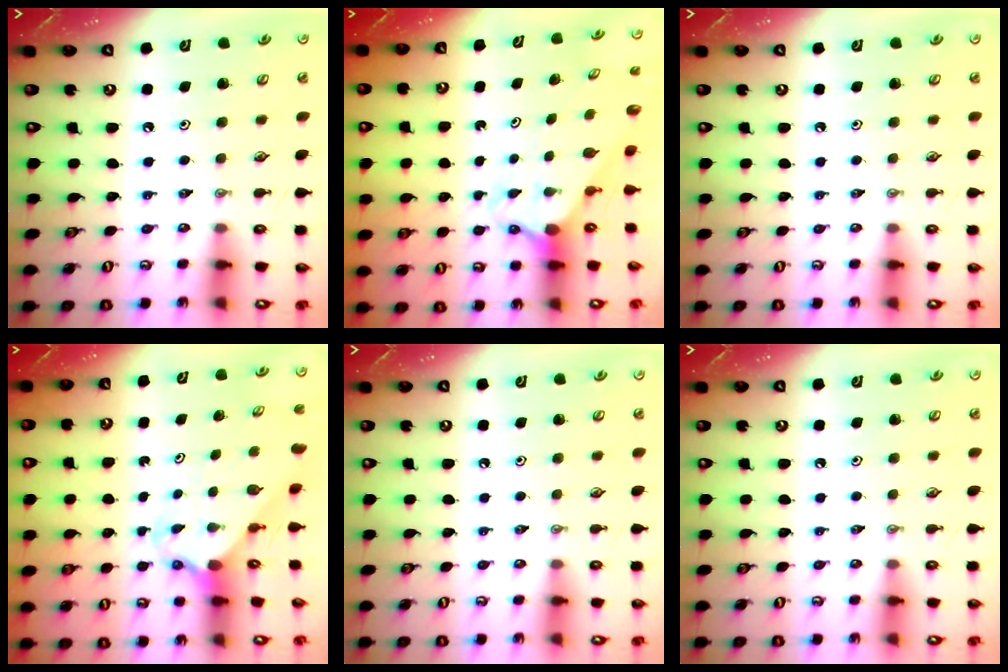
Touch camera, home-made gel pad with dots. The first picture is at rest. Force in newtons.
{"total": 2.2, "press": 2.2, "slide": 0.2}
{"total": 0.0}
{"total": 2.2, "press": 2.2, "slide": 0.2}
{"total": 0.0}
{"total": 0.0}